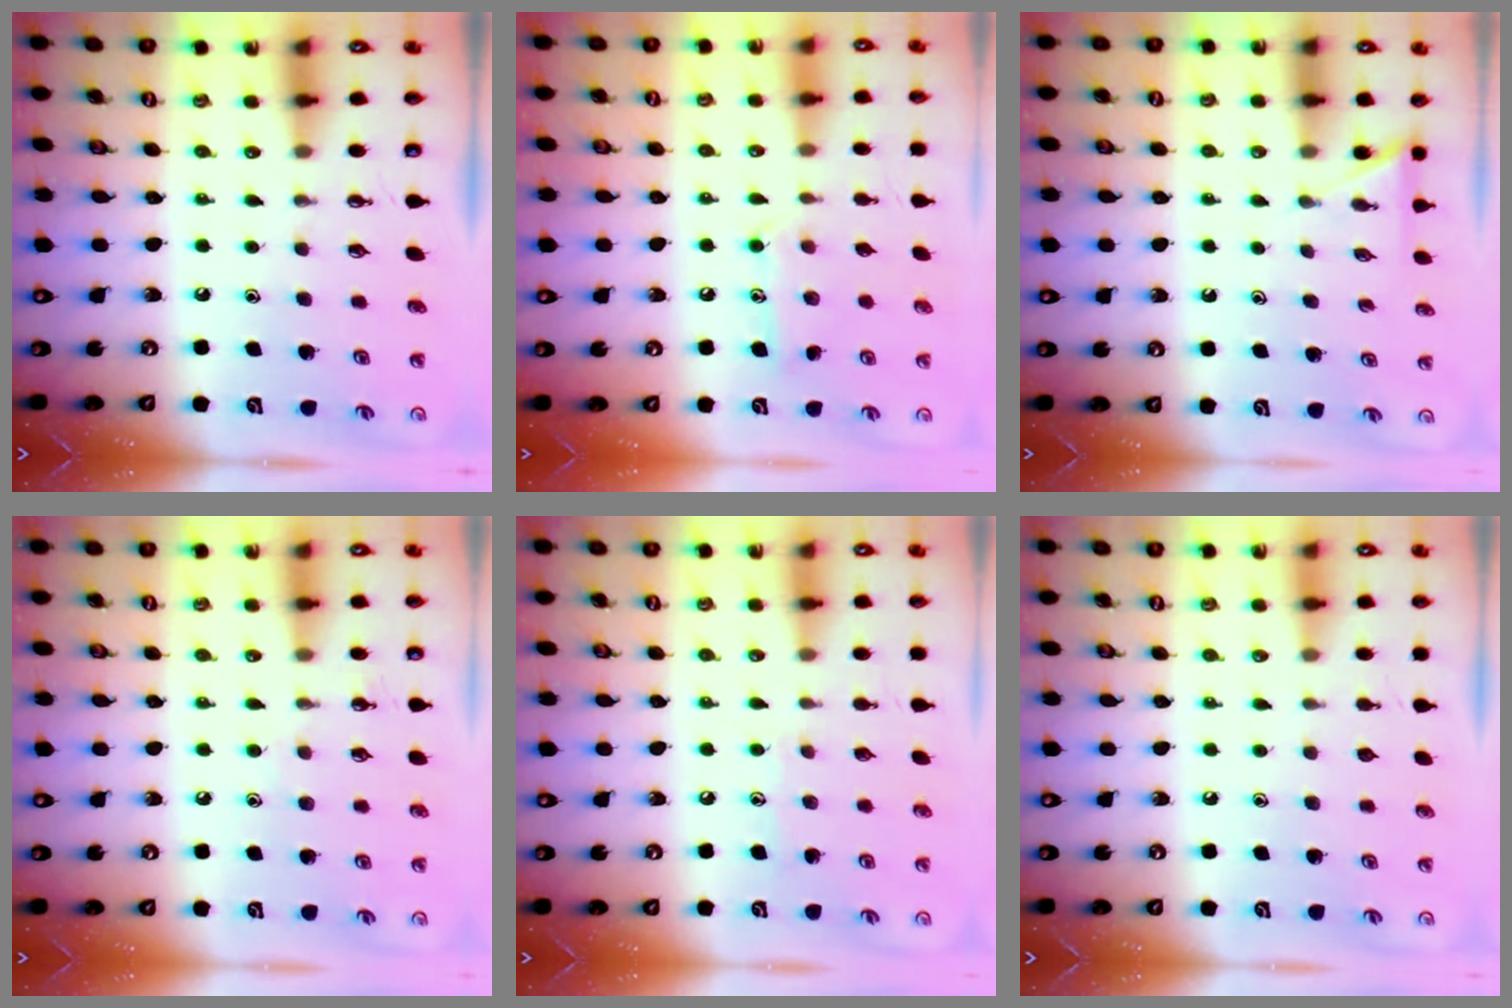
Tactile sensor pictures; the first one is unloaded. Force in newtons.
{"total": 9.4, "press": 9.4, "slide": 0.7}
{"total": 3.1, "press": 3.1, "slide": 0.4}
{"total": 4.0, "press": 3.9, "slide": 0.5}
{"total": 4.6, "press": 4.5, "slide": 0.5}
{"total": 0.0}